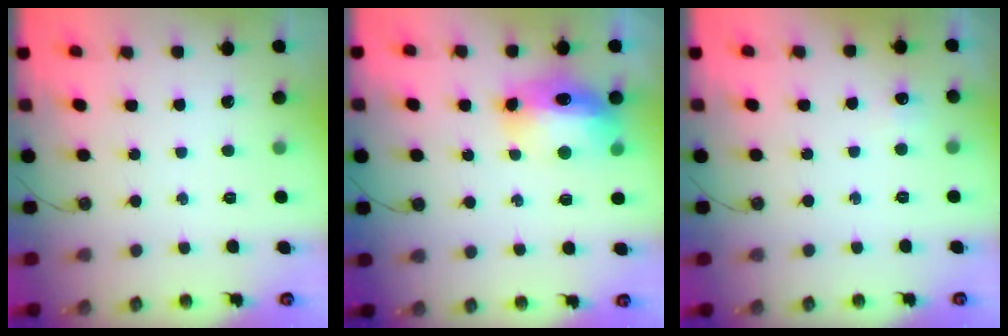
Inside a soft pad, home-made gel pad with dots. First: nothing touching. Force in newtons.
{"total": 13.9, "press": 13.6, "slide": 2.6}
{"total": 4.4, "press": 4.4, "slide": 0.6}